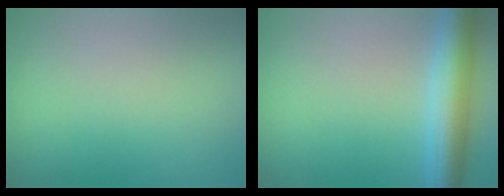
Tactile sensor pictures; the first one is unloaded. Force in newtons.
{"total": 6.3, "press": 6.3, "slide": 0.1}